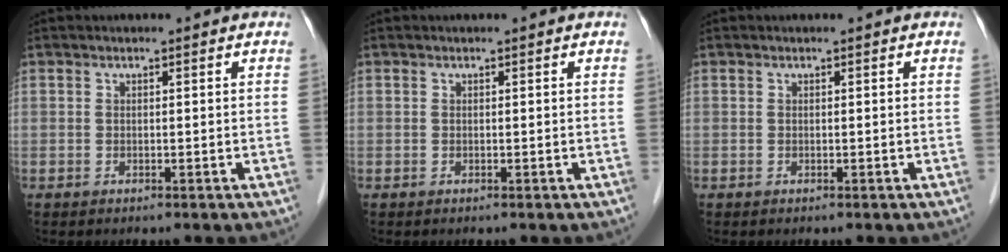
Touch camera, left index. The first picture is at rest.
{"total": 0.0}
{"total": 0.0}